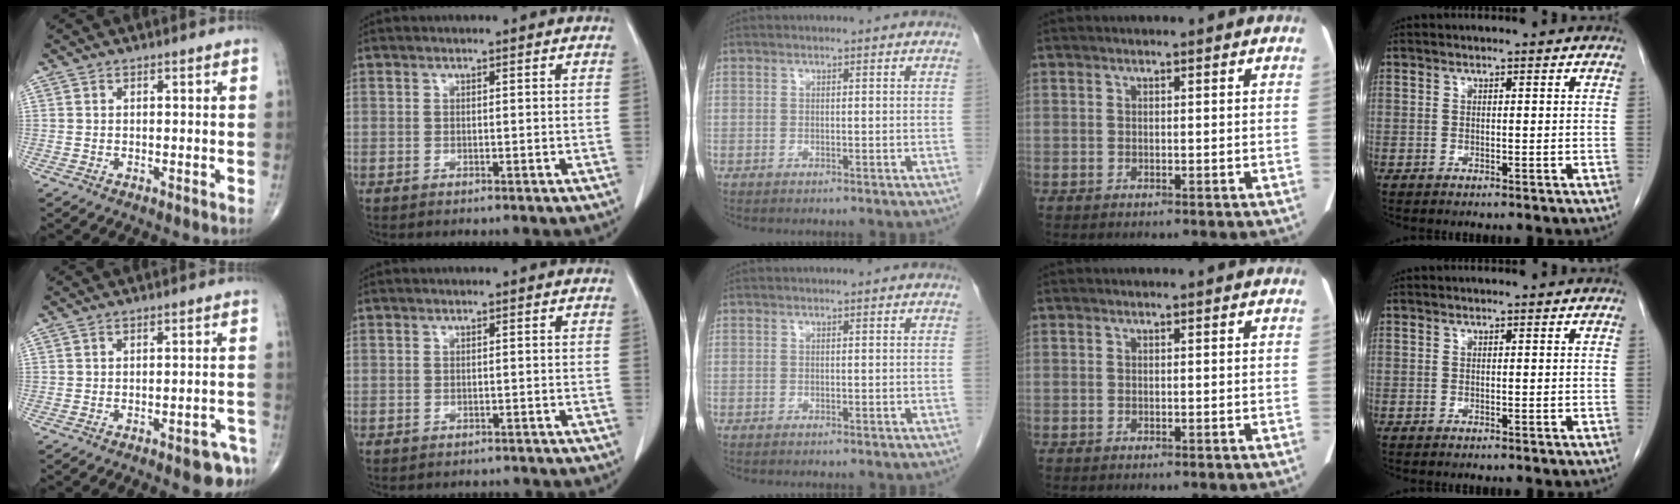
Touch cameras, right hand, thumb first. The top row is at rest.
{"thumb": {"total": 5.8, "force": [-3.8, 2.0, 4.0], "torque": [-0.033, 0.026, -0.042]}, "index": {"total": 2.9, "force": [-2.3, 1.8, 0.2], "torque": [-0.008, 0.011, -0.030]}}